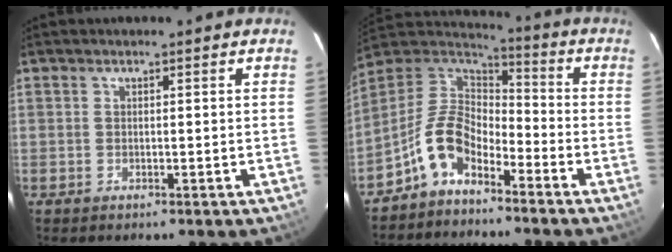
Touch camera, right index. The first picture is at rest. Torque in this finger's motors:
{"motor_torque": [0.86, -0.74, 0.20, -0.02]}